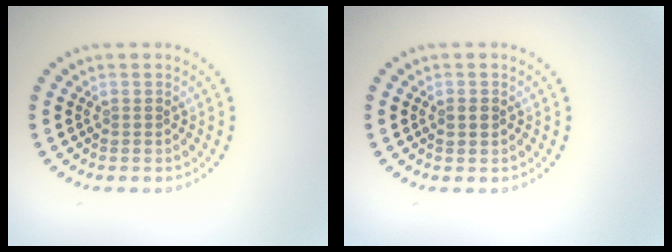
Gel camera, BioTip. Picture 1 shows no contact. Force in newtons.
{"total": 1.3, "press": 1.3, "slide": 0.1}